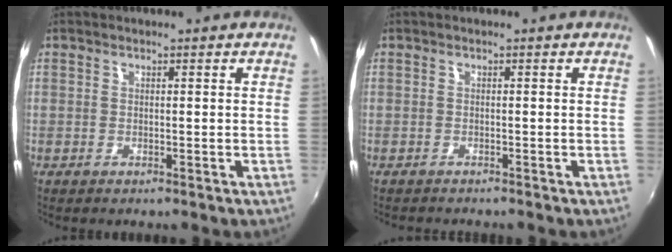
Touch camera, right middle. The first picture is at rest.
{"total": 1.7, "force": [-1.7, 0.1, 0.4], "torque": [-0.015, -0.011, -0.024]}